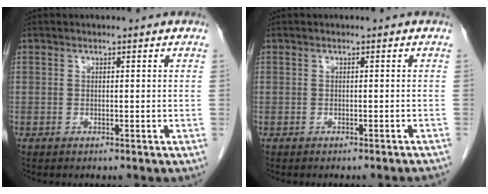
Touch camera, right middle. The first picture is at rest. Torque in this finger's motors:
{"motor_torque": [0.04, -0.01, 0.00, 0.00]}